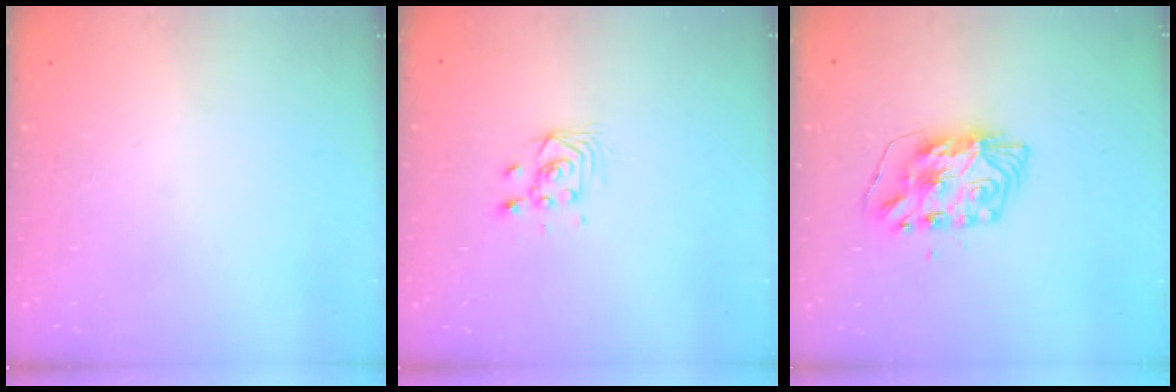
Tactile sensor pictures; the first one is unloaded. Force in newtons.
{"total": 4.7, "press": 4.6, "slide": 1.2}
{"total": 9.0, "press": 8.9, "slide": 0.7}